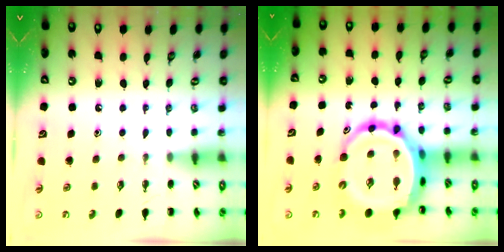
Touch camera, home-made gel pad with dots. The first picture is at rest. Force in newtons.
{"total": 16.2, "press": 15.5, "slide": 4.5}